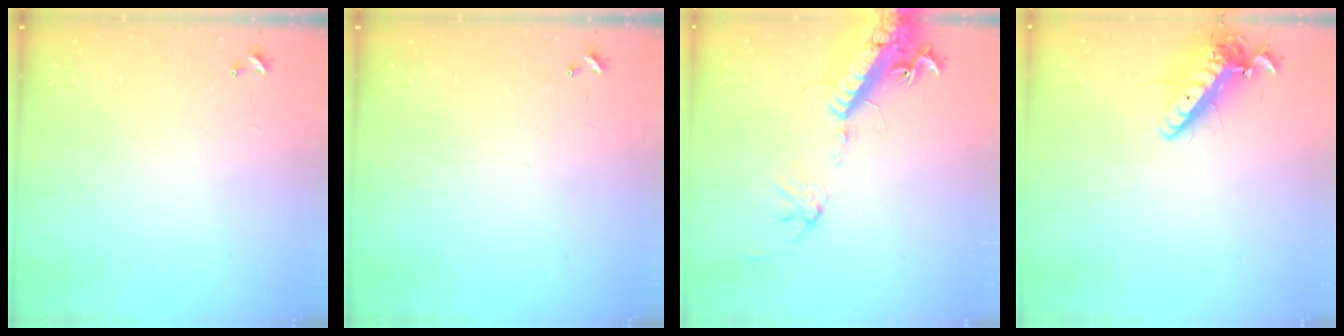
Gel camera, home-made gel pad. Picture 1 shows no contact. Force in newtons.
{"total": 0.0}
{"total": 18.2, "press": 17.7, "slide": 4.2}
{"total": 14.3, "press": 14.1, "slide": 2.6}